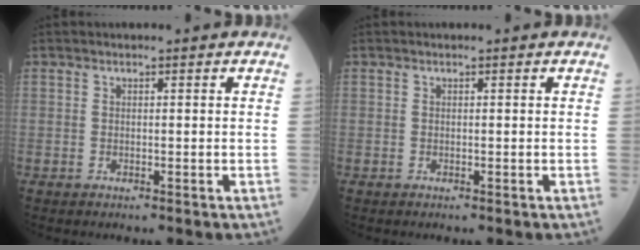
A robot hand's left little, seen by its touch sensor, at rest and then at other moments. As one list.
[{"total": 0.0}]